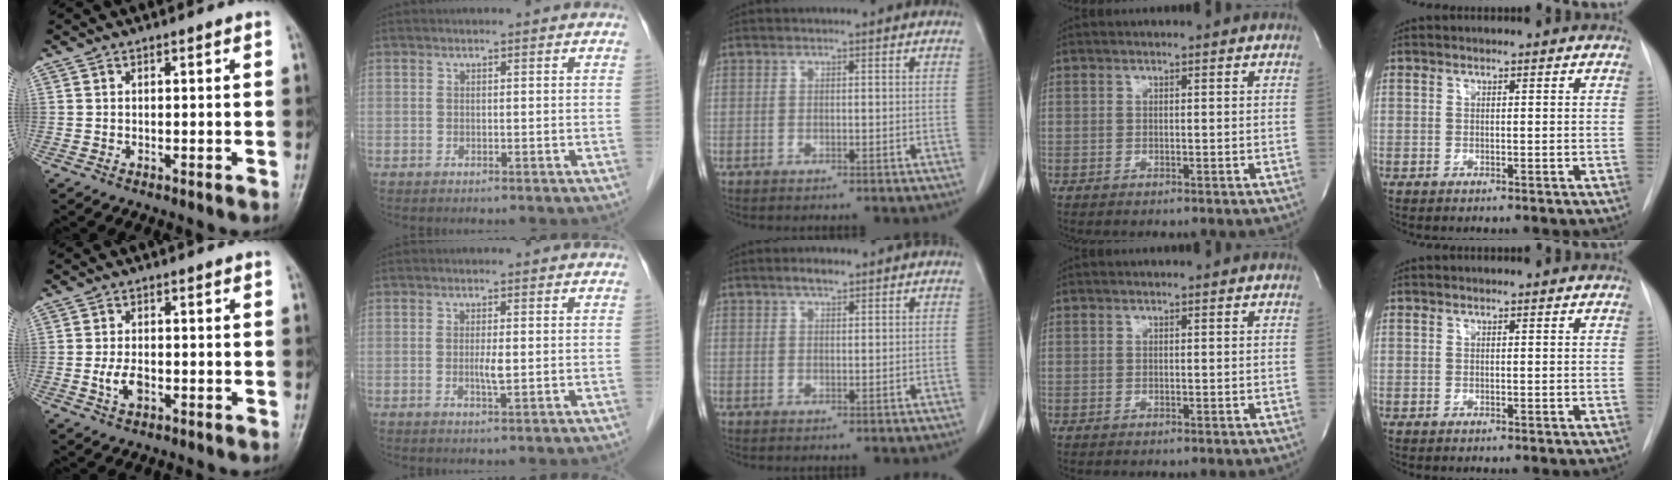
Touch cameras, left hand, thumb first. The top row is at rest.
{"thumb": {"total": 3.6, "force": [-0.9, 2.0, 2.8], "torque": [-0.055, 0.001, -0.017]}, "index": {"total": 1.9, "force": [0.0, 0.2, 1.9], "torque": [-0.039, -0.002, 0.000]}, "middle": {"total": 2.1, "force": [1.6, 0.6, 1.2], "torque": [-0.026, 0.004, 0.027]}}